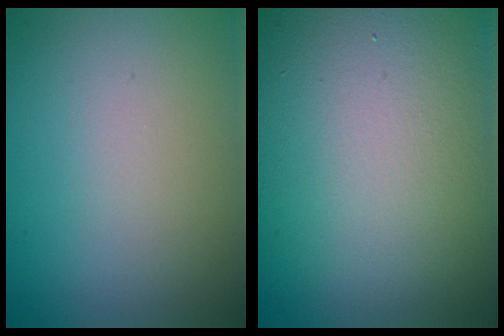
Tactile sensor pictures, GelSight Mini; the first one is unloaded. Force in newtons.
{"total": 15.0, "press": 15.0, "slide": 0.5}